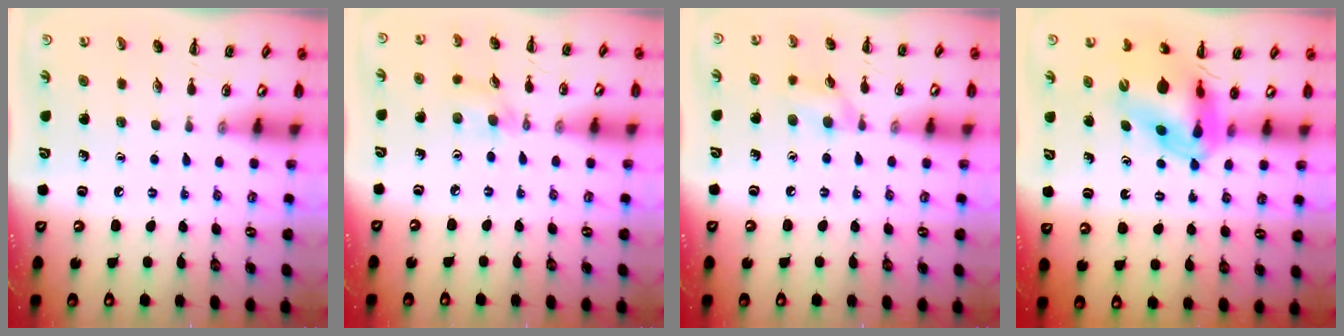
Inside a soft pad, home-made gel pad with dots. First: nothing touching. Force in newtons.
{"total": 3.5, "press": 3.2, "slide": 1.4}
{"total": 8.1, "press": 7.9, "slide": 1.7}
{"total": 12.5, "press": 11.8, "slide": 3.9}